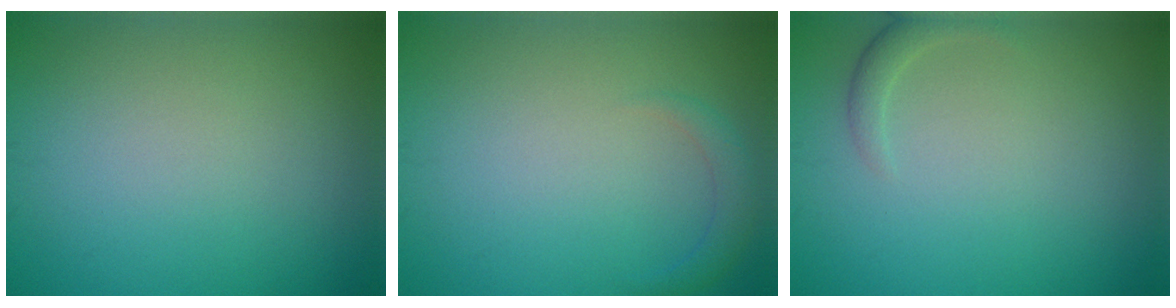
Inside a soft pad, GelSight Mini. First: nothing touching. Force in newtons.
{"total": 1.5, "press": 1.5, "slide": 0.1}
{"total": 1.4, "press": 1.4, "slide": 0.1}